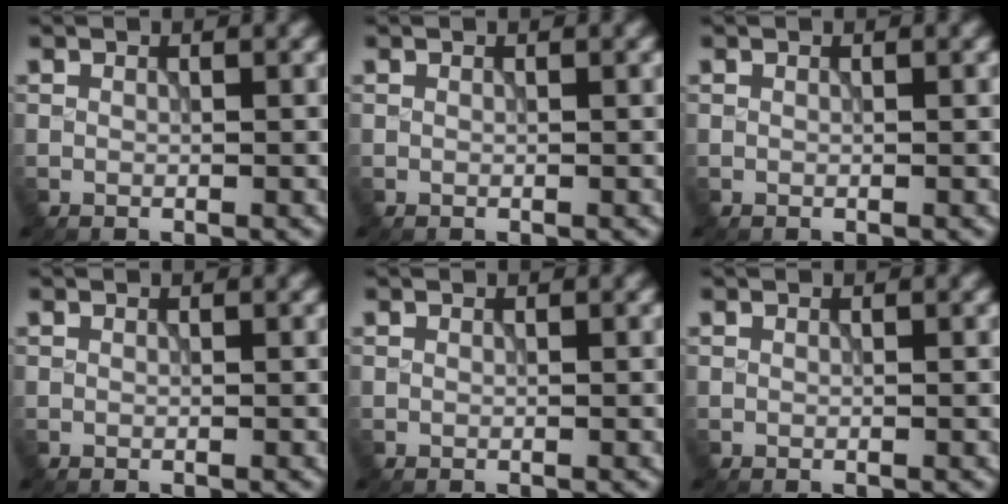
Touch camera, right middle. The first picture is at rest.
{"total": 0.0}
{"total": 0.0}
{"total": 0.0}
{"total": 0.0}
{"total": 0.0}